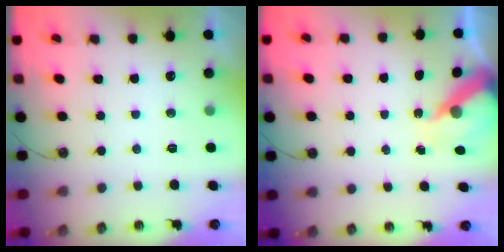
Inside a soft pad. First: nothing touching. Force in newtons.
{"total": 7.9, "press": 7.8, "slide": 0.9}